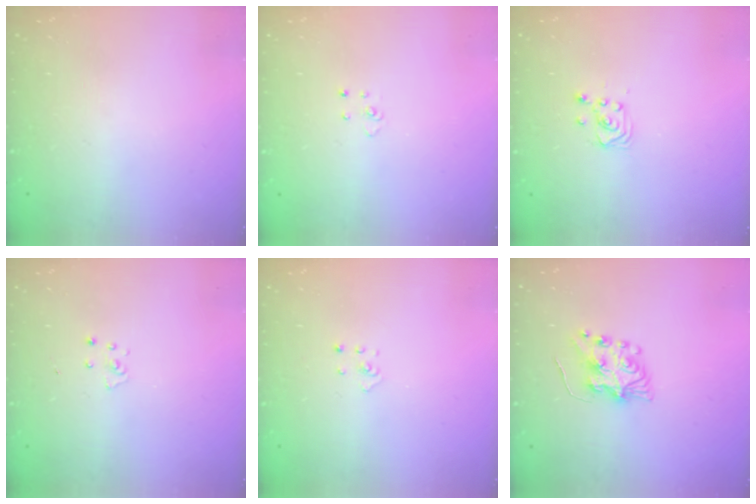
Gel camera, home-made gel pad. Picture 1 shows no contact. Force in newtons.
{"total": 2.9, "press": 2.9, "slide": 0.2}
{"total": 2.9, "press": 2.9, "slide": 0.4}
{"total": 2.7, "press": 2.7, "slide": 0.3}
{"total": 1.9, "press": 1.9, "slide": 0.1}
{"total": 7.8, "press": 7.8, "slide": 0.7}